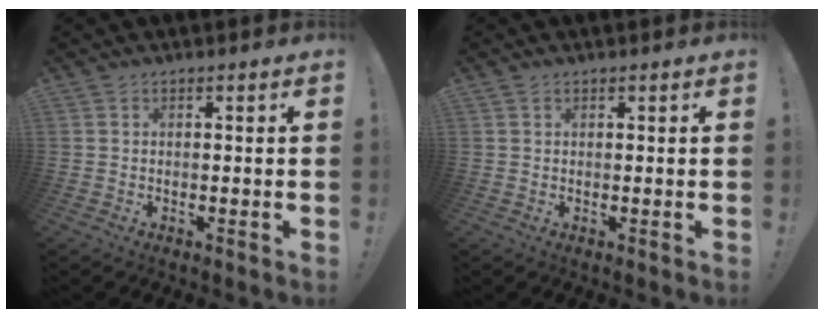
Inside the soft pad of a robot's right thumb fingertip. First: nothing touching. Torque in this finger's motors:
{"motor_torque": [-0.18, -0.14, -0.33, 0.39, -0.04]}